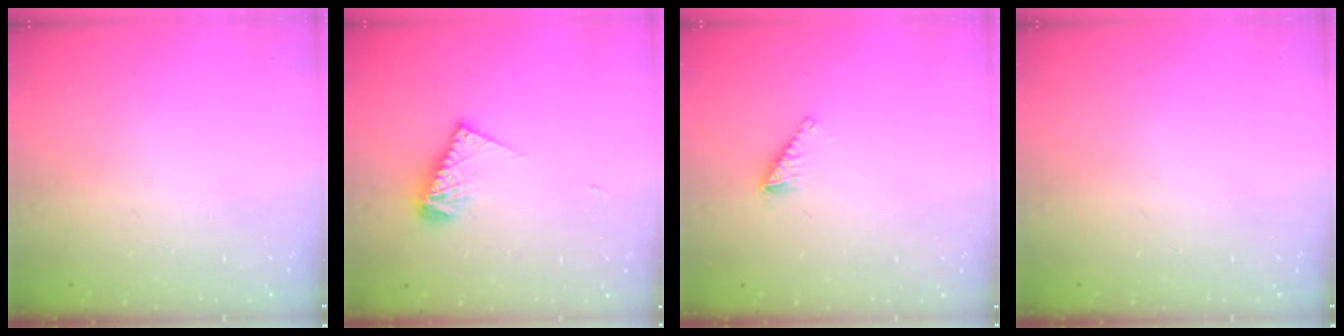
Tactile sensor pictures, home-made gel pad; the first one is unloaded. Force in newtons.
{"total": 7.9, "press": 7.9, "slide": 0.5}
{"total": 1.6, "press": 1.6, "slide": 0.2}
{"total": 0.0}